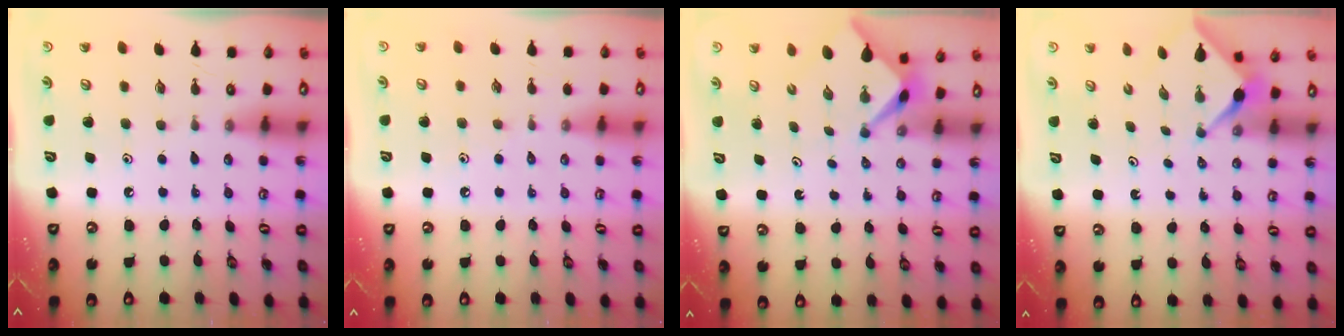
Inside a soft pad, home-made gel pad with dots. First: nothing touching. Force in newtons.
{"total": 2.4, "press": 2.4, "slide": 0.5}
{"total": 2.4, "press": 2.4, "slide": 0.2}
{"total": 2.5, "press": 2.4, "slide": 0.3}